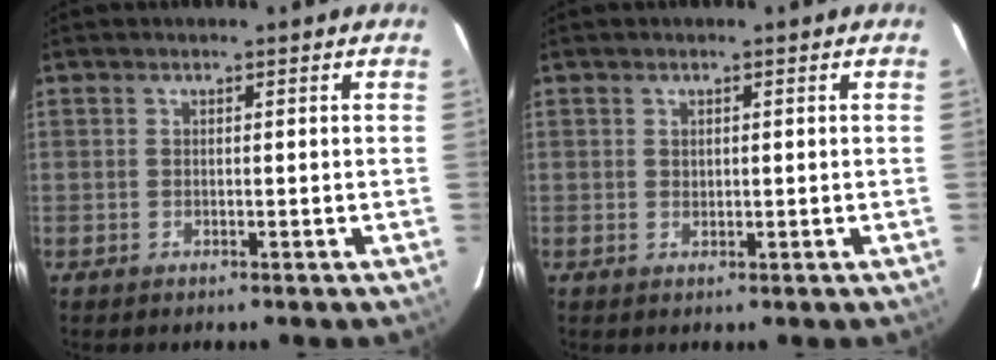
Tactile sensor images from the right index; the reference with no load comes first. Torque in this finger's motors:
{"motor_torque": [-0.20, 0.14, -0.05, 0.00]}